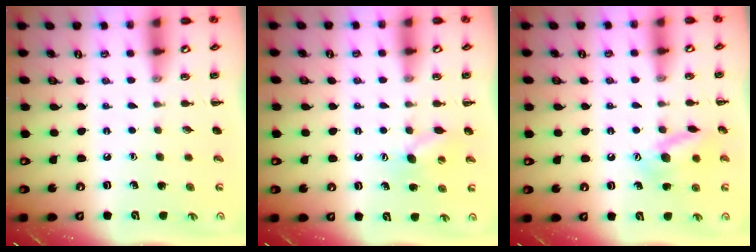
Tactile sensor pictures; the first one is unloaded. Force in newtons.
{"total": 7.7, "press": 7.5, "slide": 1.7}
{"total": 12.9, "press": 12.9, "slide": 0.7}